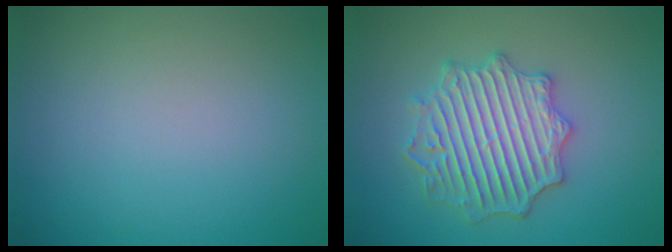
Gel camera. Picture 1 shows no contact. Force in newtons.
{"total": 5.2, "press": 5.1, "slide": 0.9}